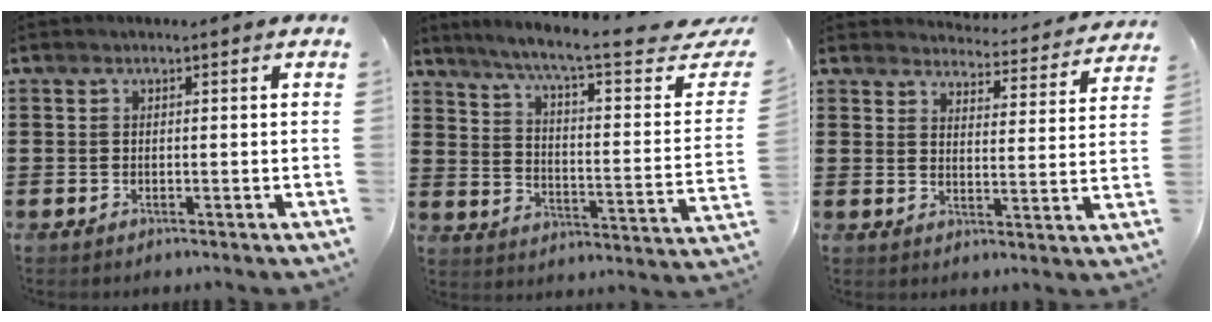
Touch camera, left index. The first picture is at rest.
{"total": 10.0, "force": [7.3, 0.5, 6.8], "torque": [-0.138, -0.046, 0.113]}
{"total": 4.2, "force": [4.2, 0.1, 0.2], "torque": [-0.010, -0.036, 0.067]}